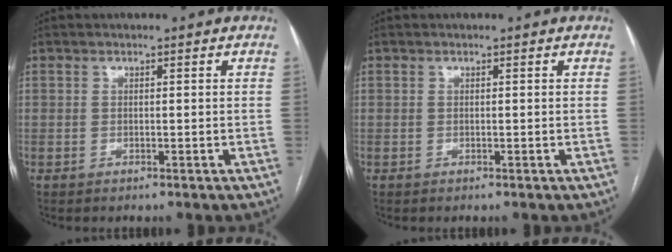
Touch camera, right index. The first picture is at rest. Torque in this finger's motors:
{"motor_torque": [0.00, 0.00, 0.00, 0.01]}